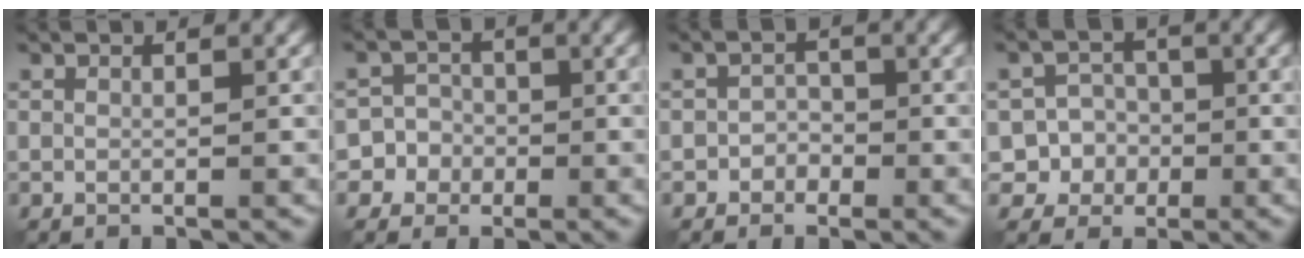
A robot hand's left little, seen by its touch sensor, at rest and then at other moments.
{"total": 4.5, "force": [-1.9, 4.1, 0.1], "torque": [0.023, 0.007, -0.047]}
{"total": 1.6, "force": [-0.8, 1.4, 0.3], "torque": [0.006, 0.007, -0.019]}
{"total": 4.6, "force": [-1.5, 4.3, 0.6], "torque": [0.016, 0.008, -0.039]}